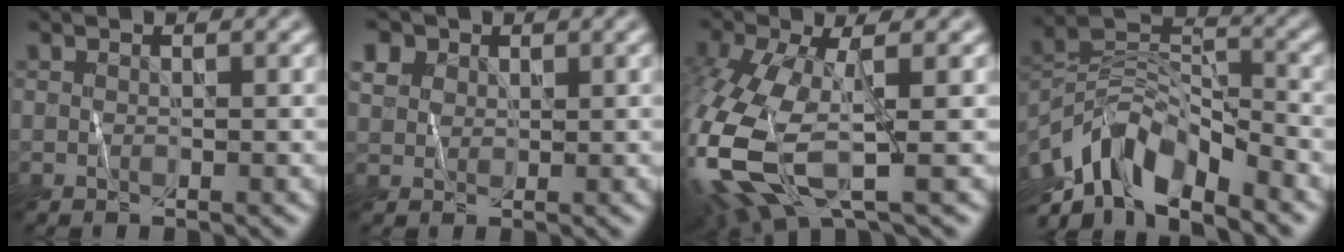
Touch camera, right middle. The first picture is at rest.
{"total": 3.5, "force": [1.8, 2.7, 1.4], "torque": [-0.039, 0.017, 0.028]}
{"total": 10.8, "force": [-3.3, 4.4, 9.3], "torque": [-0.240, -0.027, -0.065]}
{"total": 9.6, "force": [-5.9, 4.2, 6.3], "torque": [-0.104, 0.007, -0.122]}